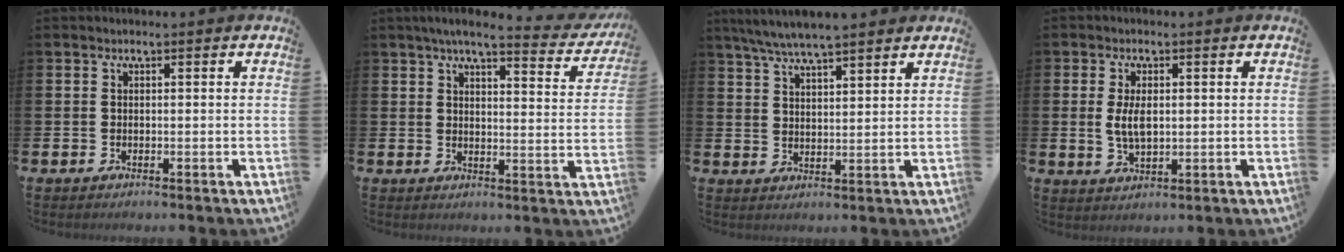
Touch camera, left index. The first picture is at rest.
{"total": 4.8, "force": [4.1, 0.7, 2.5], "torque": [-0.055, -0.026, 0.065]}
{"total": 5.8, "force": [5.5, 0.3, 1.8], "torque": [-0.059, -0.017, 0.102]}
{"total": 4.3, "force": [0.8, 2.1, 3.7], "torque": [-0.067, 0.004, 0.010]}